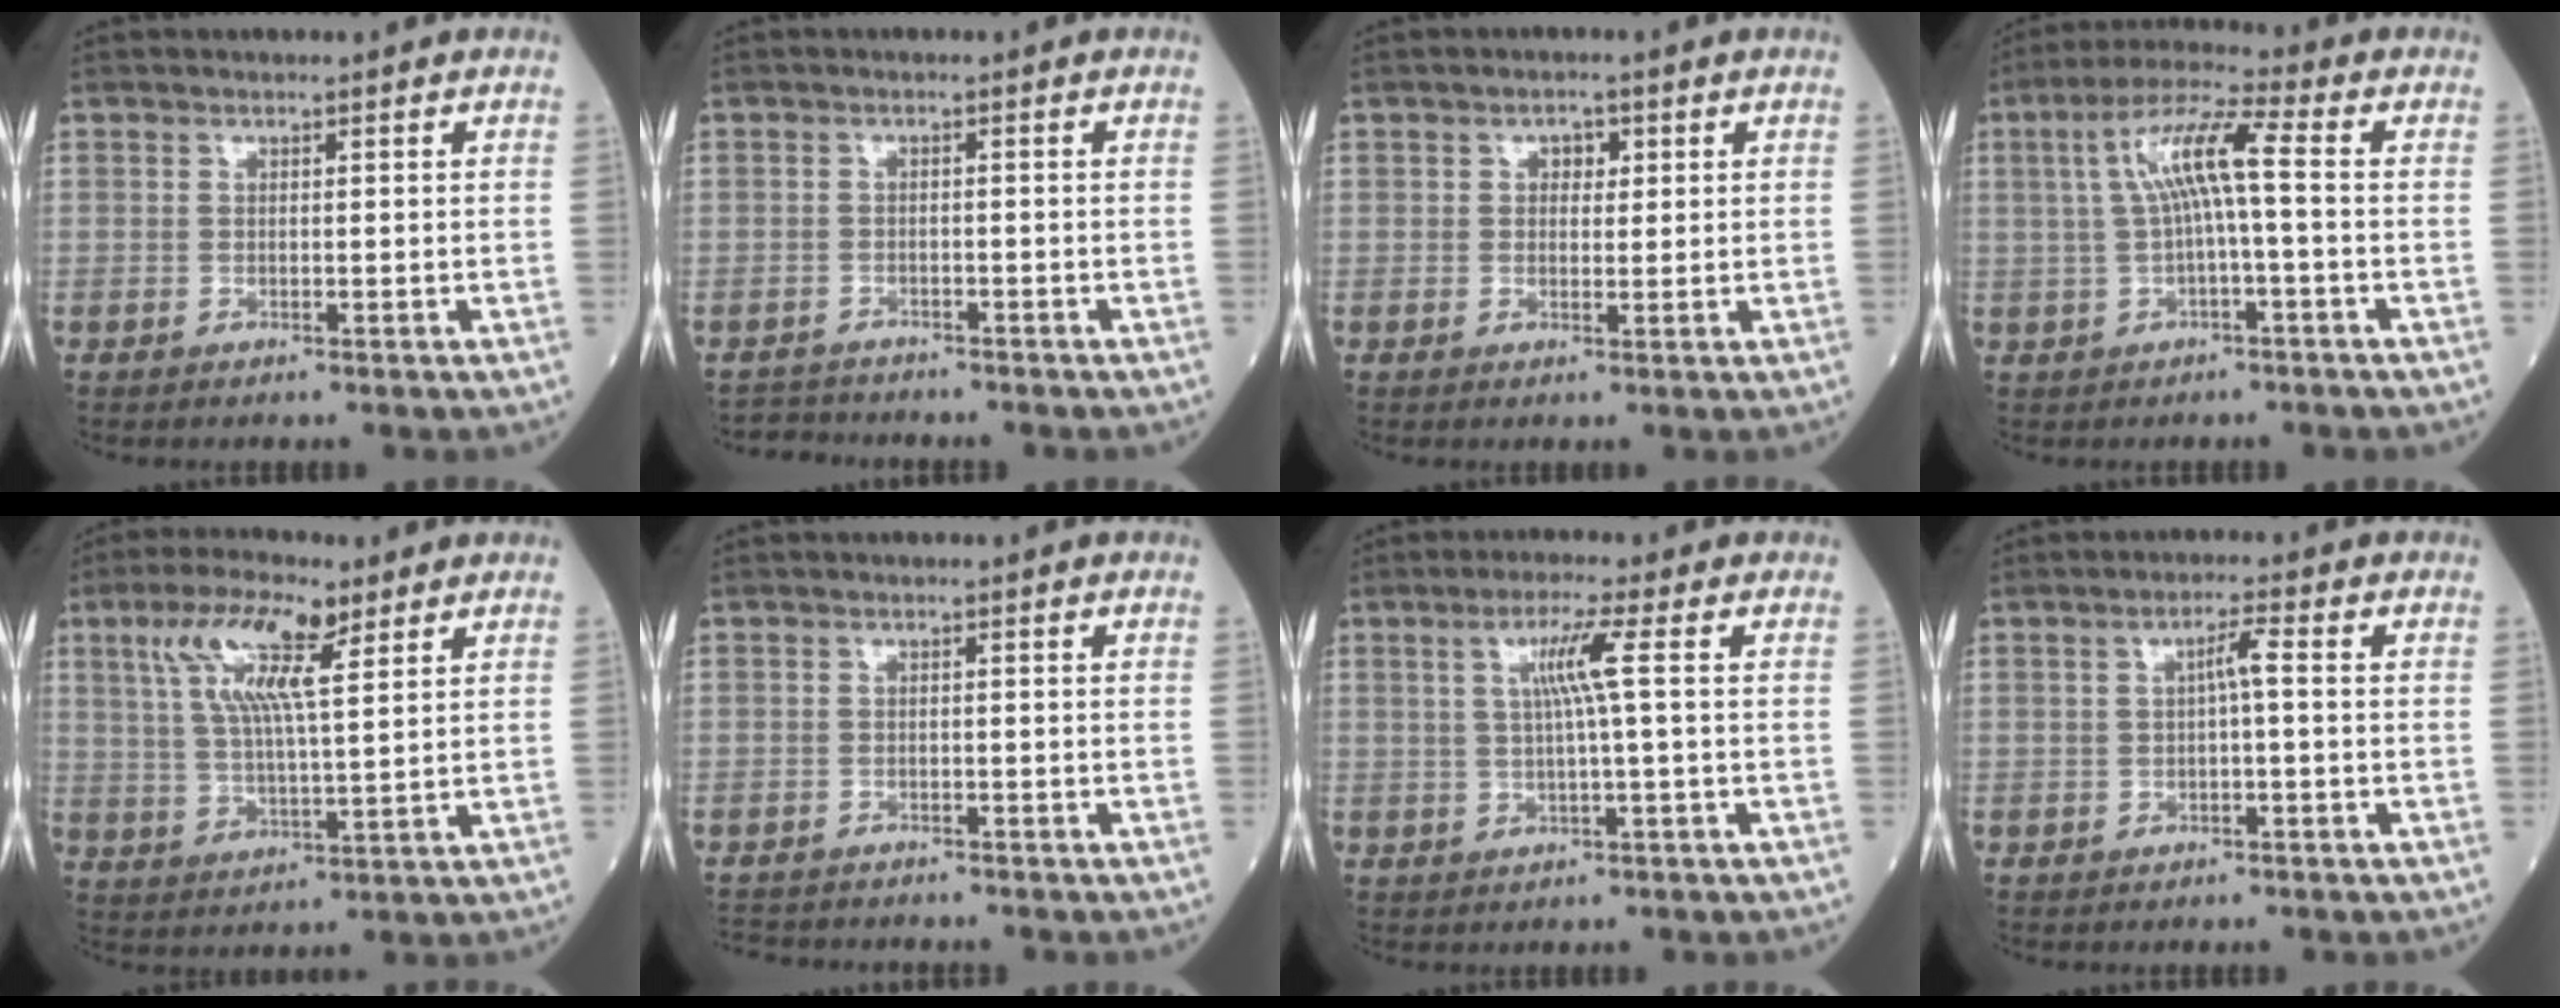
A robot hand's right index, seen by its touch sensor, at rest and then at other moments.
{"total": 3.0, "force": [-2.9, 0.4, -0.9], "torque": [0.015, -0.011, -0.052]}
{"total": 2.1, "force": [0.7, 1.4, 1.4], "torque": [-0.016, 0.006, 0.009]}
{"total": 8.4, "force": [0.7, 0.6, 8.4], "torque": [-0.161, 0.027, 0.012]}
{"total": 10.4, "force": [4.9, 1.7, 9.0], "torque": [-0.178, 0.015, 0.092]}
{"total": 5.8, "force": [-5.6, 1.4, 1.2], "torque": [-0.014, -0.006, -0.085]}
{"total": 4.8, "force": [0.9, -1.0, 4.6], "torque": [-0.091, 0.005, 0.019]}
{"total": 2.6, "force": [0.0, 0.2, 2.6], "torque": [-0.043, 0.007, 0.000]}